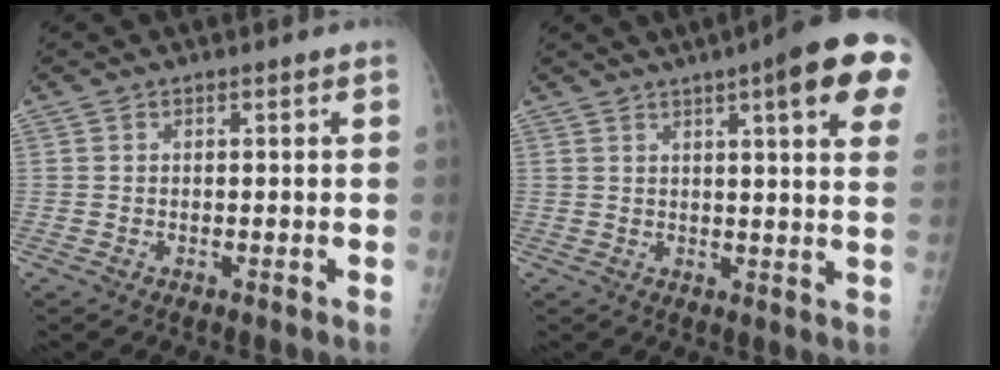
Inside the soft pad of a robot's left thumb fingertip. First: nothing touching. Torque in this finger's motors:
{"motor_torque": [2.58, 2.41, 2.04, -0.73, 0.55]}